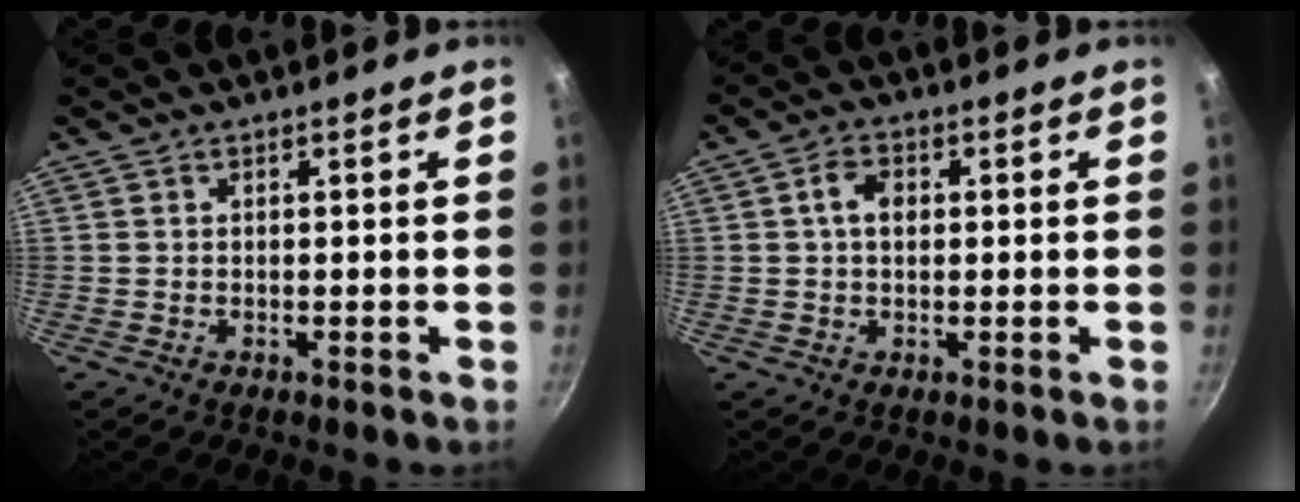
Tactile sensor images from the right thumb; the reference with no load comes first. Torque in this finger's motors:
{"motor_torque": [-0.59, 0.69, 0.93, -0.27, 0.01]}